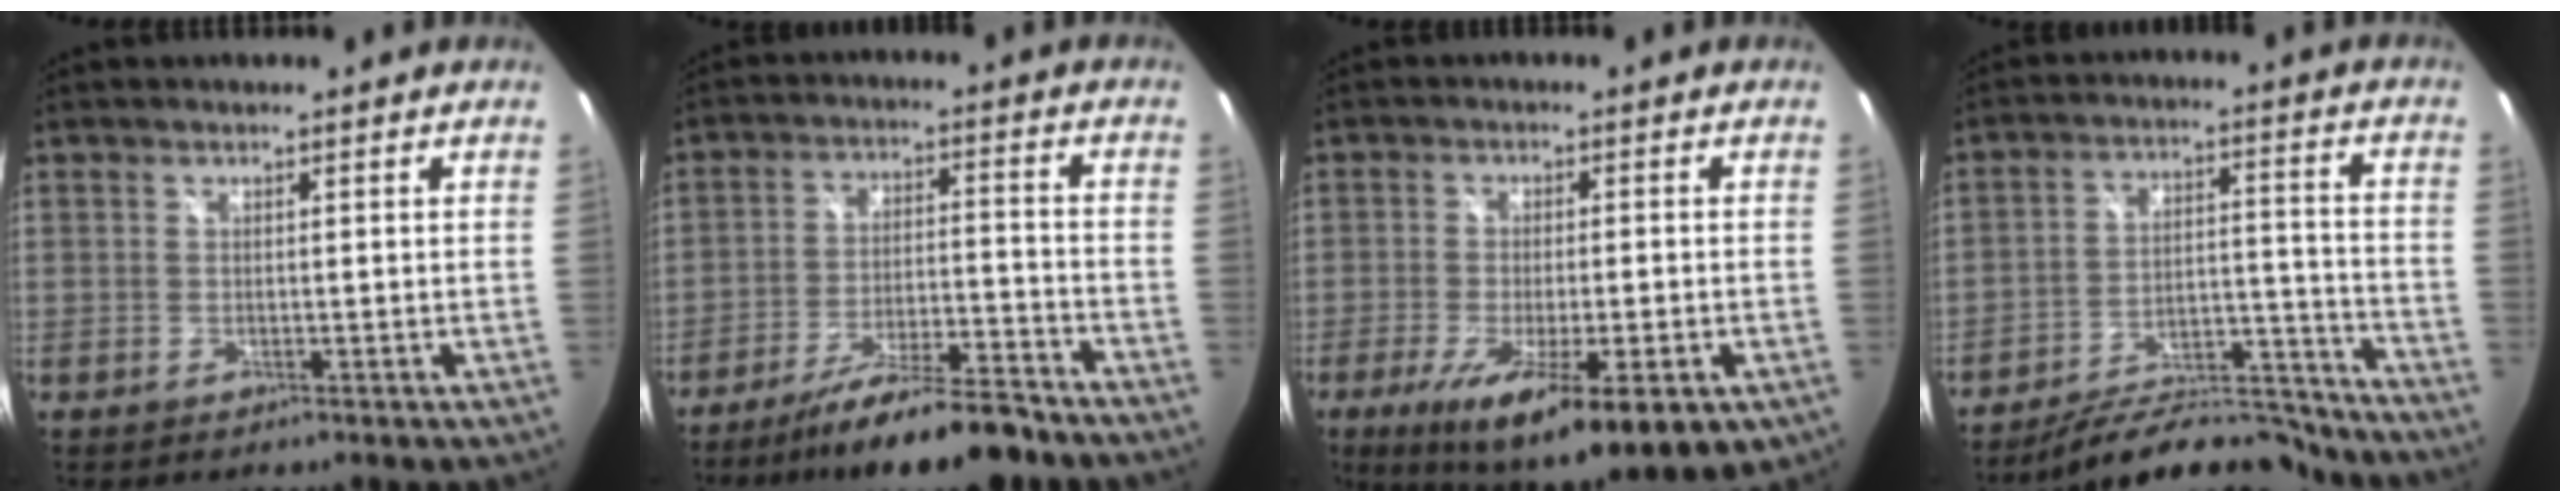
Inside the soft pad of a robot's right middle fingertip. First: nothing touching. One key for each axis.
{"total": 14.8, "fx": -12.4, "fy": 2.1, "fz": 7.7, "tx": -0.149, "ty": -0.015, "tz": -0.195}
{"total": 17.5, "fx": -8.8, "fy": 4.5, "fz": 14.4, "tx": -0.255, "ty": -0.064, "tz": -0.128}
{"total": 16.5, "fx": -15.3, "fy": 4.1, "fz": 4.6, "tx": -0.073, "ty": 0.030, "tz": -0.212}